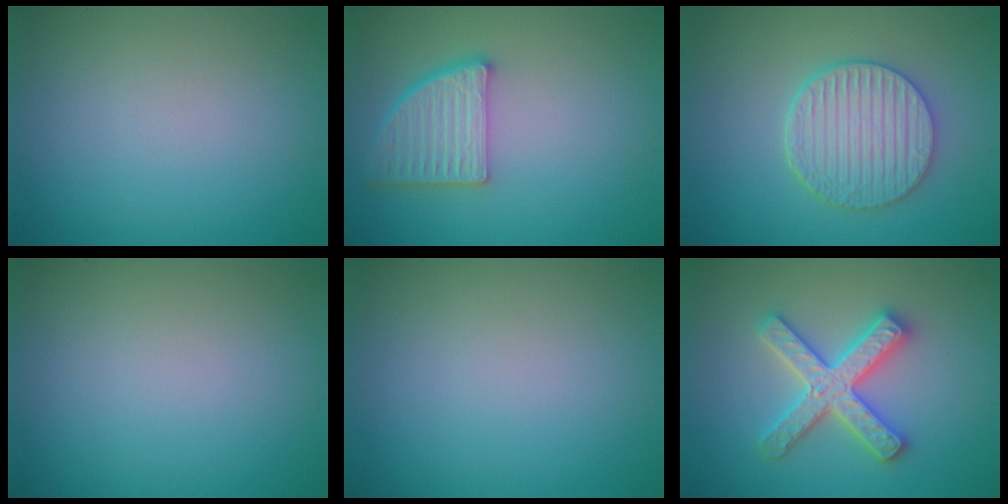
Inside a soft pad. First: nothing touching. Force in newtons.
{"total": 4.5, "press": 4.0, "slide": 2.1}
{"total": 5.2, "press": 4.3, "slide": 2.9}
{"total": 0.0}
{"total": 0.0}
{"total": 5.1, "press": 5.0, "slide": 0.7}